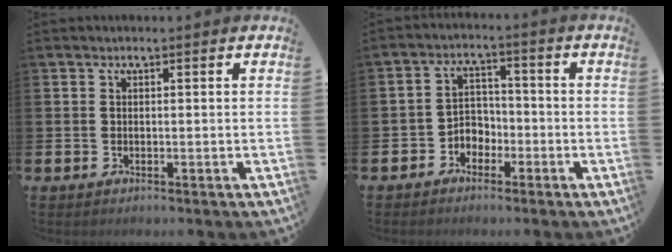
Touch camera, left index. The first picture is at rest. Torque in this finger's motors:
{"motor_torque": [-0.01, 0.05, 0.00, 0.01]}